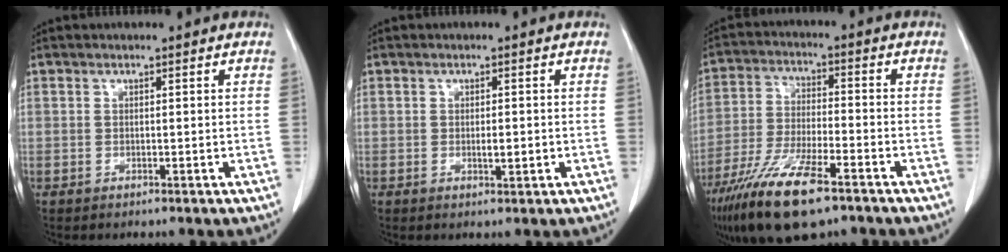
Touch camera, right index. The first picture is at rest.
{"total": 1.8, "force": [-0.3, 0.5, 1.7], "torque": [-0.034, -0.003, -0.002]}
{"total": 14.2, "force": [-9.4, 2.7, 10.4], "torque": [-0.213, -0.032, -0.170]}